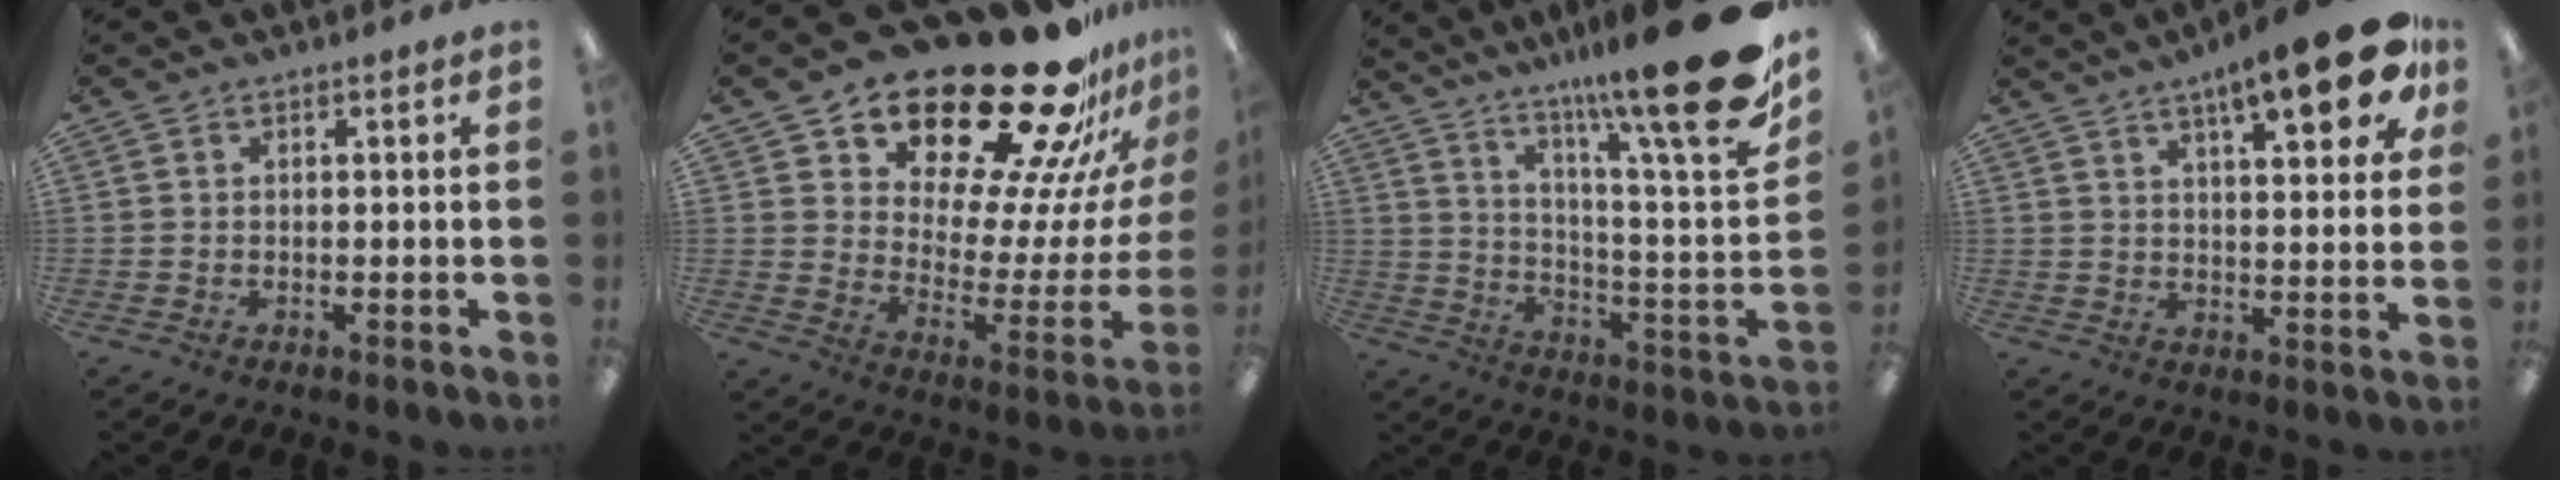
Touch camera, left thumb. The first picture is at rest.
{"total": 28.5, "force": [22.9, 10.5, 13.3], "torque": [-0.180, -0.179, 0.388]}
{"total": 24.1, "force": [15.6, 3.6, 17.9], "torque": [-0.252, -0.118, 0.249]}
{"total": 15.9, "force": [9.1, 4.2, 12.4], "torque": [-0.171, -0.044, 0.137]}